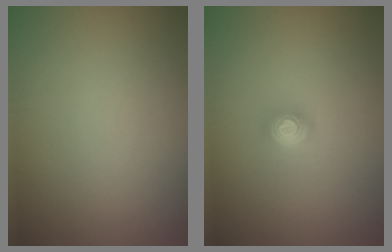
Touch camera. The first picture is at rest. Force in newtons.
{"total": 2.0, "press": 1.4, "slide": 1.4}